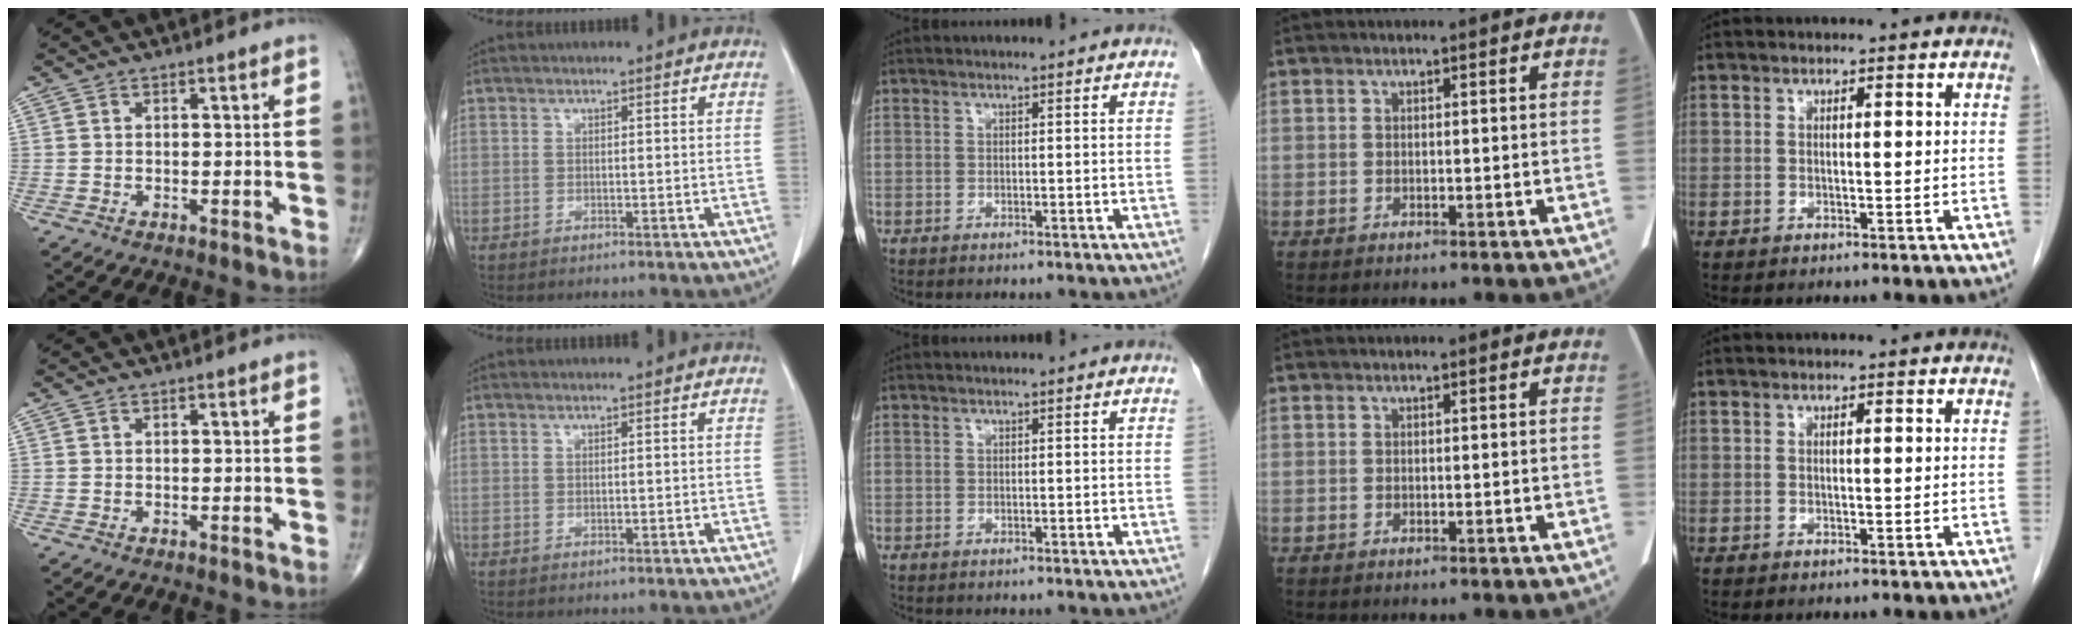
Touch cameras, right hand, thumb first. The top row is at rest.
{}